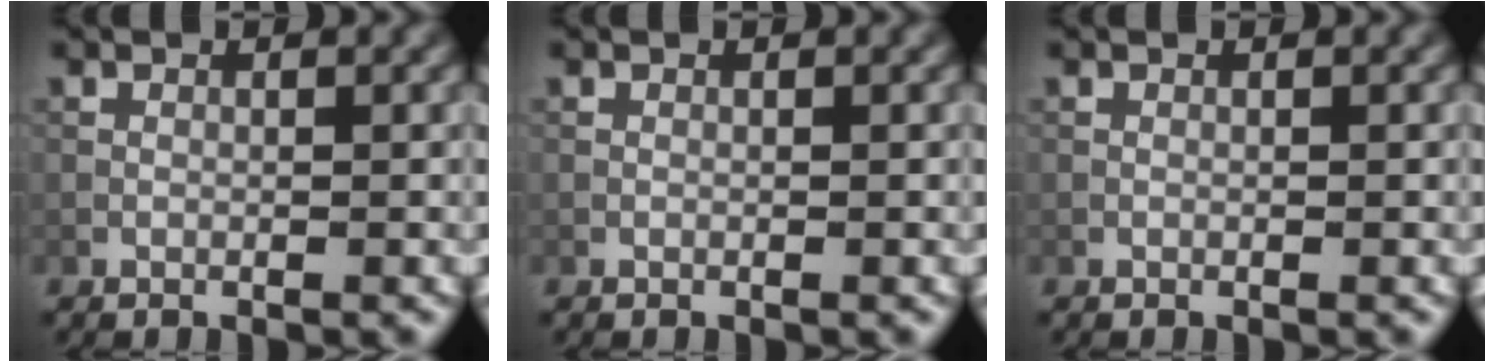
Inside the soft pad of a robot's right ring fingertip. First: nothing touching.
{"total": 0.0}
{"total": 0.0}